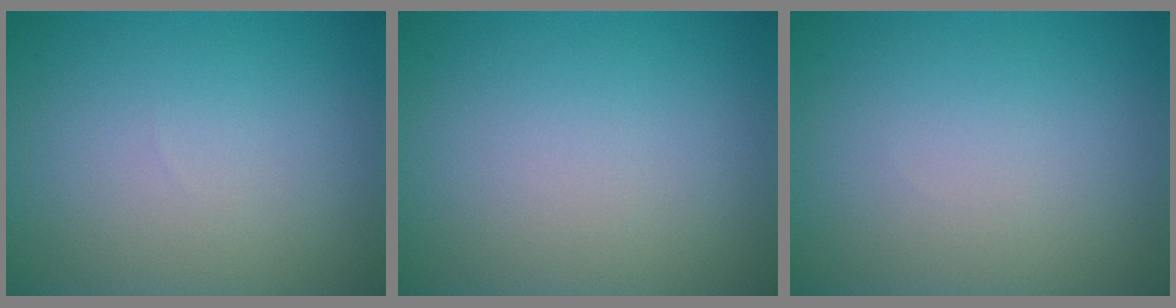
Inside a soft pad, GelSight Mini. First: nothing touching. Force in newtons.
{"total": 0.0}
{"total": 0.0}